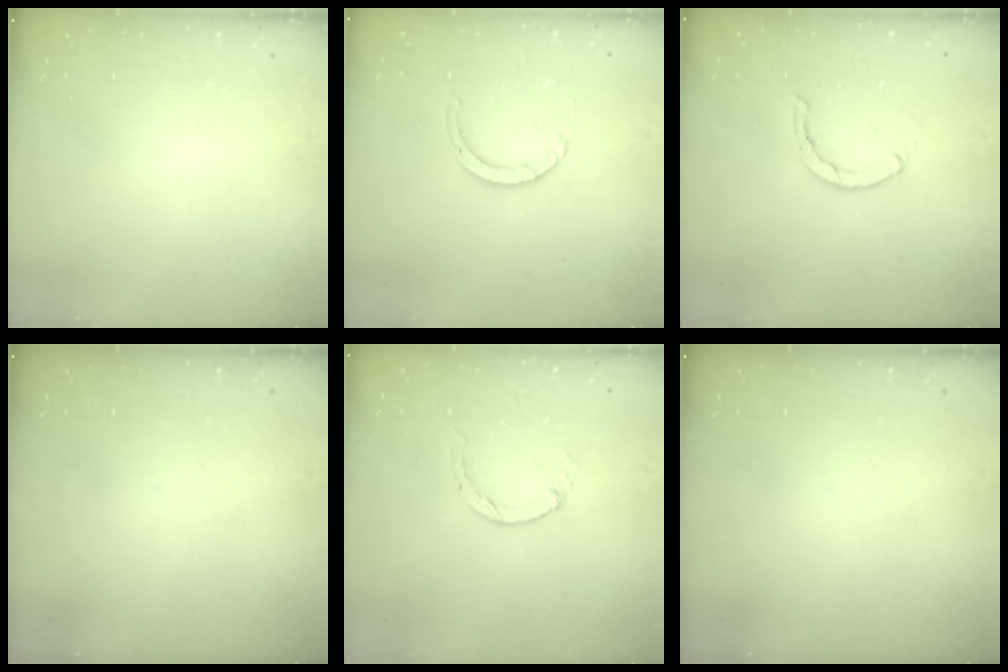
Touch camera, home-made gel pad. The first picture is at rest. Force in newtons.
{"total": 4.0, "press": 4.0, "slide": 0.2}
{"total": 1.5, "press": 1.5, "slide": 0.2}
{"total": 0.0}
{"total": 0.0}
{"total": 0.0}